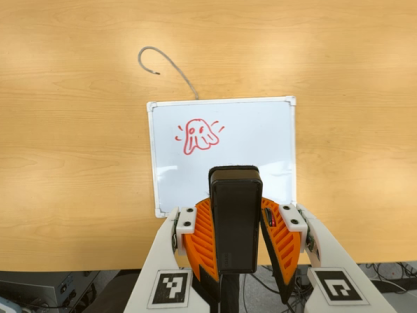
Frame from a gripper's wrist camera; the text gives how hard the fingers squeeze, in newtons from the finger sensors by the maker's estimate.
{"total": 7.9, "left": 6.5, "right": 9.4}